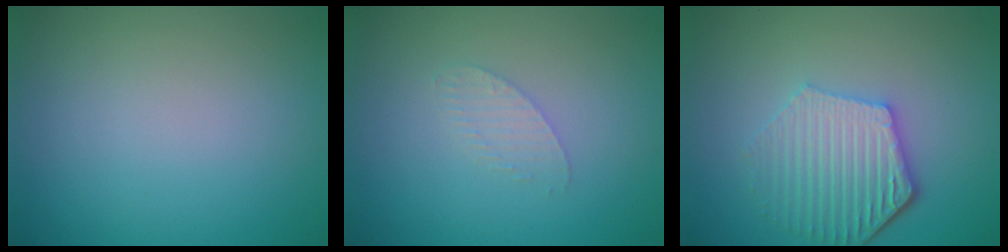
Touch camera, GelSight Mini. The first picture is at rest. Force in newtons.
{"total": 1.4, "press": 1.4, "slide": 0.1}
{"total": 5.3, "press": 4.2, "slide": 3.3}